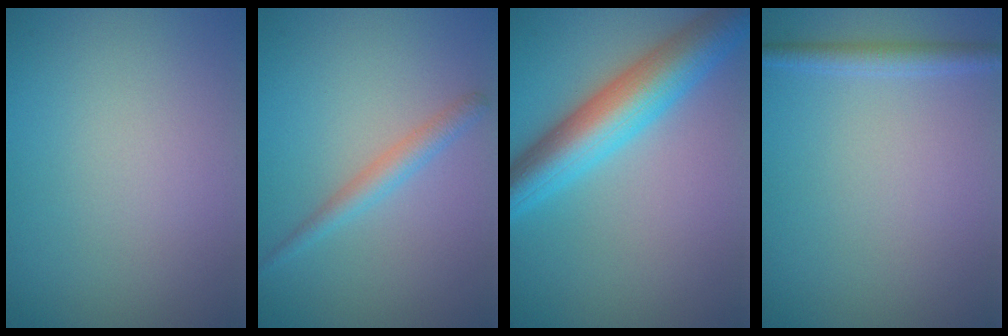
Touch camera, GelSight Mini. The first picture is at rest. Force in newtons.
{"total": 1.9, "press": 1.9, "slide": 0.1}
{"total": 7.5, "press": 7.5, "slide": 0.2}
{"total": 1.9, "press": 1.9, "slide": 0.1}